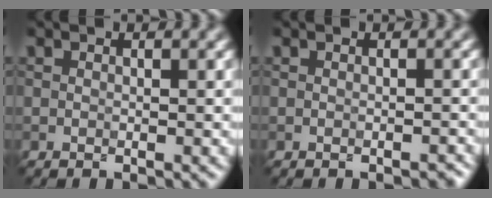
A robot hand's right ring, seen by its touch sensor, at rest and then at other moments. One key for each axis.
{"total": 0.7, "fx": -0.6, "fy": 0.1, "fz": 0.2, "tx": -0.002, "ty": 0.001, "tz": -0.008}